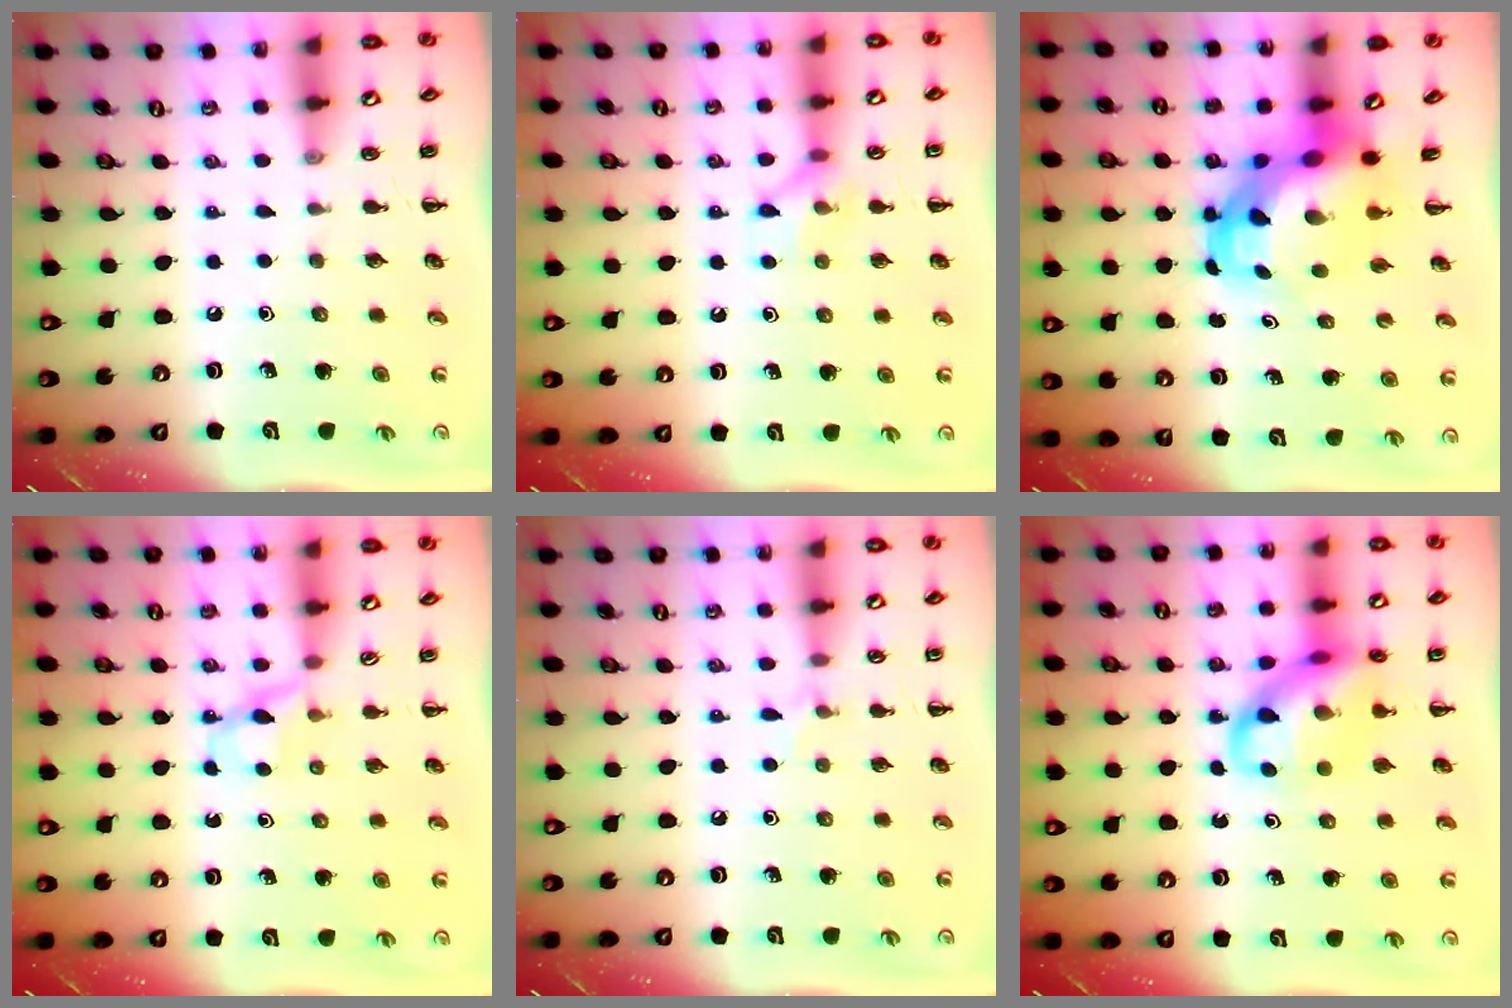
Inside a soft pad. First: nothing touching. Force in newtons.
{"total": 7.2, "press": 7.2, "slide": 0.7}
{"total": 7.1, "press": 6.9, "slide": 1.7}
{"total": 3.4, "press": 3.1, "slide": 1.4}
{"total": 4.8, "press": 4.5, "slide": 1.7}
{"total": 13.6, "press": 13.1, "slide": 3.4}